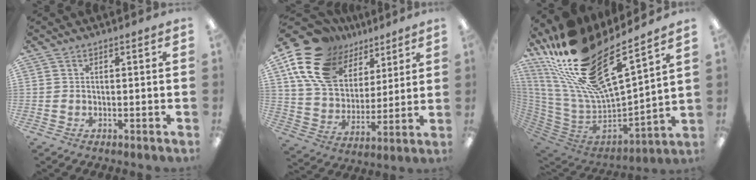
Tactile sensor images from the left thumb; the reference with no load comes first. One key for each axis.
{"total": 19.3, "fx": 11.1, "fy": 12.5, "fz": 9.6, "tx": -0.192, "ty": -0.053, "tz": 0.206}
{"total": 23.3, "fx": 16.5, "fy": 6.5, "fz": 15.2, "tx": -0.292, "ty": -0.137, "tz": 0.286}